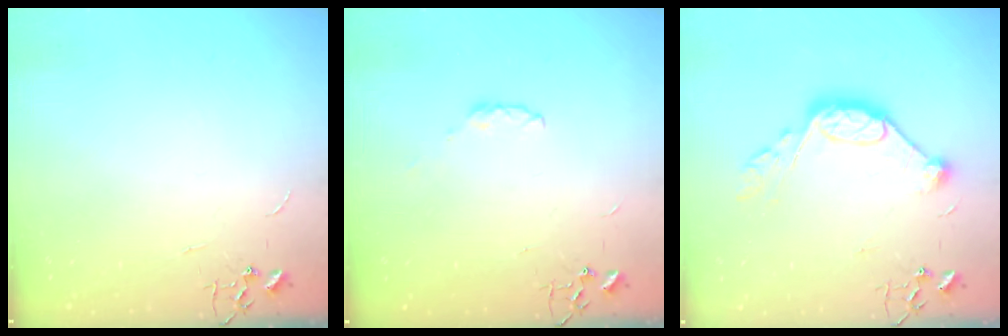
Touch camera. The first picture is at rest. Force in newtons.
{"total": 3.5, "press": 3.5, "slide": 0.5}
{"total": 12.3, "press": 12.3, "slide": 0.7}